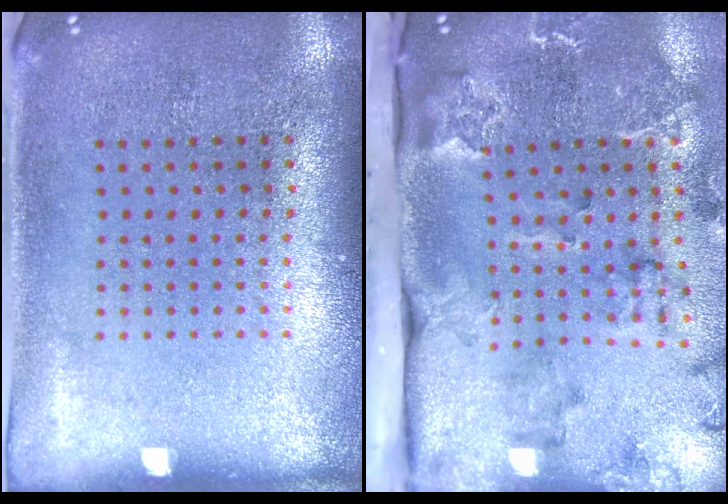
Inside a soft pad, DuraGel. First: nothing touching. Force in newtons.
{"total": 2.8, "press": 2.4, "slide": 1.5}